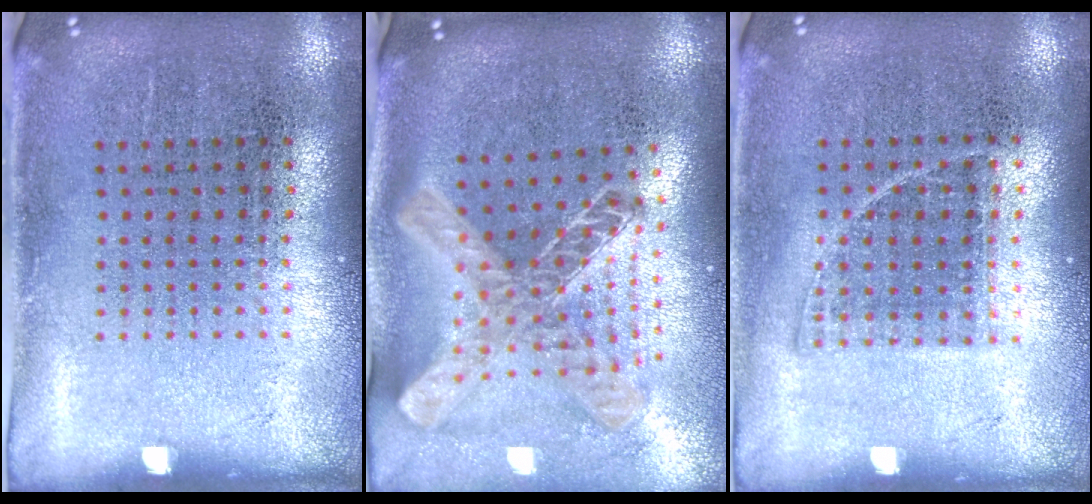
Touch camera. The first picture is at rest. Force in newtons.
{"total": 1.9, "press": 1.6, "slide": 1.1}
{"total": 0.8, "press": 0.7, "slide": 0.4}